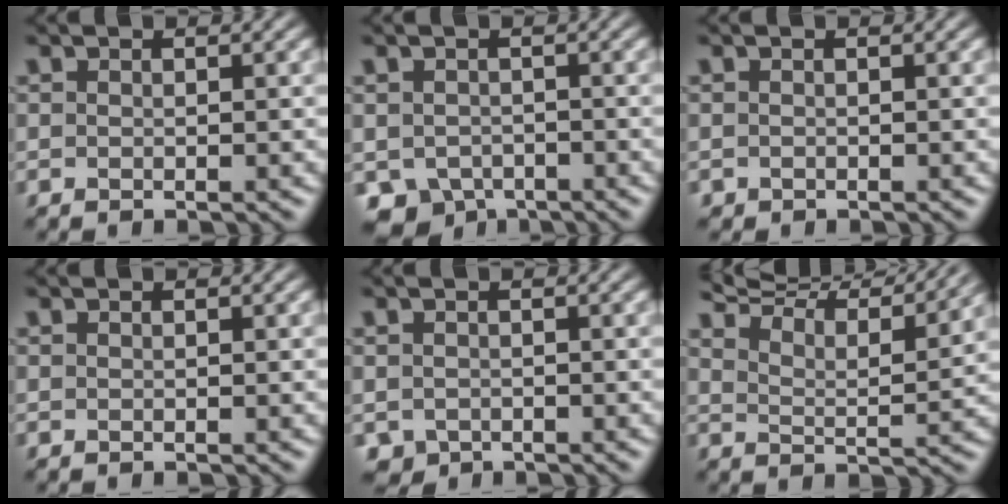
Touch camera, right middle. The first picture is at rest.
{"total": 3.9, "force": [-2.3, 2.7, 1.6], "torque": [-0.029, -0.015, -0.040]}
{"total": 0.0}
{"total": 0.0}
{"total": 1.2, "force": [-0.6, 1.0, 0.3], "torque": [-0.002, -0.009, -0.012]}
{"total": 12.8, "force": [11.3, 2.8, 5.3], "torque": [-0.092, 0.014, 0.141]}